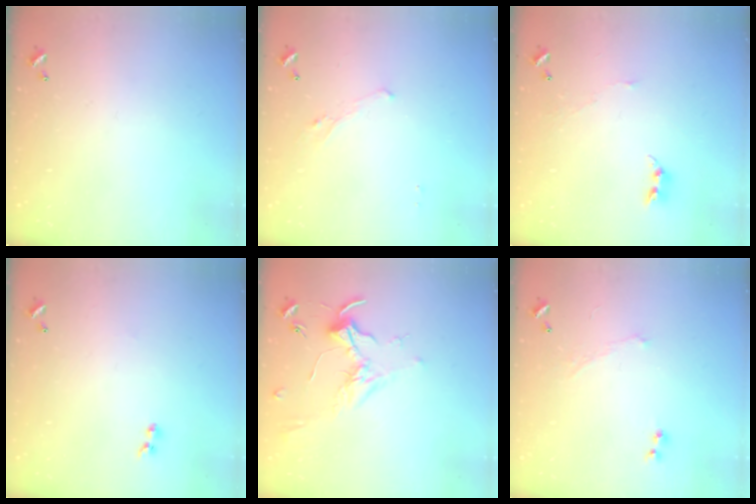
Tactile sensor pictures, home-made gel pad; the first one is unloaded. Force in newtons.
{"total": 0.8, "press": 0.4, "slide": 0.7}
{"total": 4.6, "press": 4.6, "slide": 0.5}
{"total": 2.0, "press": 1.7, "slide": 1.0}
{"total": 1.8, "press": 1.6, "slide": 0.7}
{"total": 1.2, "press": 1.0, "slide": 0.8}